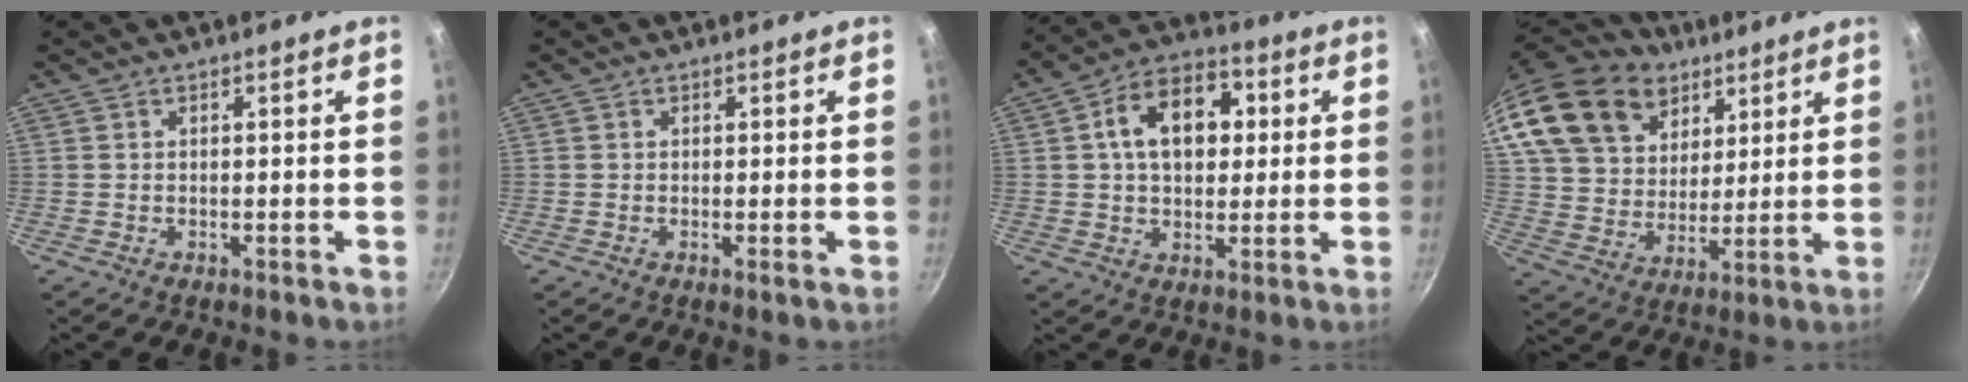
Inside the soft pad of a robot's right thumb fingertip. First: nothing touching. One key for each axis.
{"total": 0.5, "fx": -0.1, "fy": 0.1, "fz": 0.5, "tx": -0.010, "ty": -0.003, "tz": -0.003}
{"total": 13.8, "fx": 2.7, "fy": 9.5, "fz": 9.7, "tx": -0.117, "ty": 0.017, "tz": 0.030}
{"total": 25.2, "fx": 15.3, "fy": 16.6, "fz": 11.2, "tx": -0.216, "ty": -0.016, "tz": 0.288}